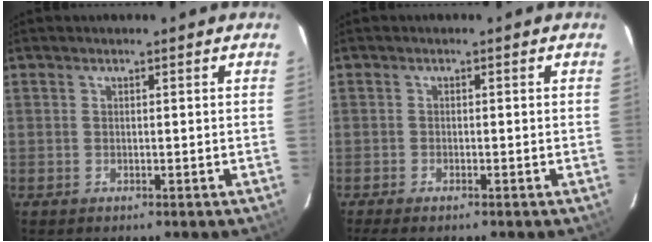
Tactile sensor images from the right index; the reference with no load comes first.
{"total": 3.0, "force": [-2.4, 0.7, 1.6], "torque": [-0.042, -0.012, -0.045]}